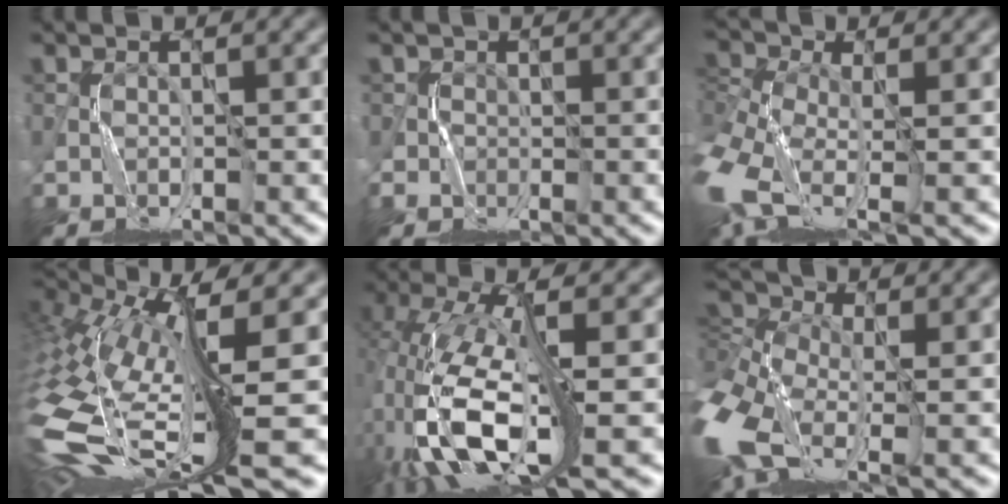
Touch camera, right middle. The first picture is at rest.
{"total": 1.3, "force": [-0.1, 0.8, -1.0], "torque": [0.026, -0.003, 0.000]}
{"total": 6.8, "force": [-1.7, 3.9, 5.3], "torque": [-0.129, -0.015, -0.043]}
{"total": 13.9, "force": [-2.5, 4.8, 12.8], "torque": [-0.285, -0.022, -0.026]}
{"total": 11.8, "force": [-3.0, 4.8, 10.4], "torque": [-0.223, -0.009, -0.054]}
{"total": 10.3, "force": [-2.2, 6.3, 7.9], "torque": [-0.195, -0.020, -0.046]}